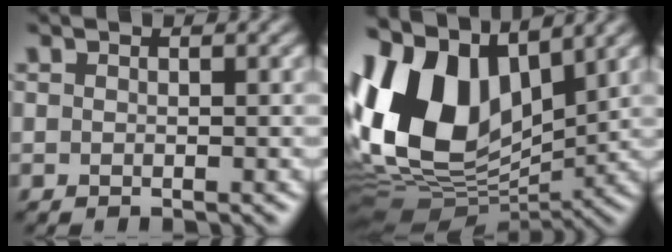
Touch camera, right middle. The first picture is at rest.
{"total": 13.4, "force": [3.5, 8.2, 9.9], "torque": [-0.211, 0.015, 0.053]}